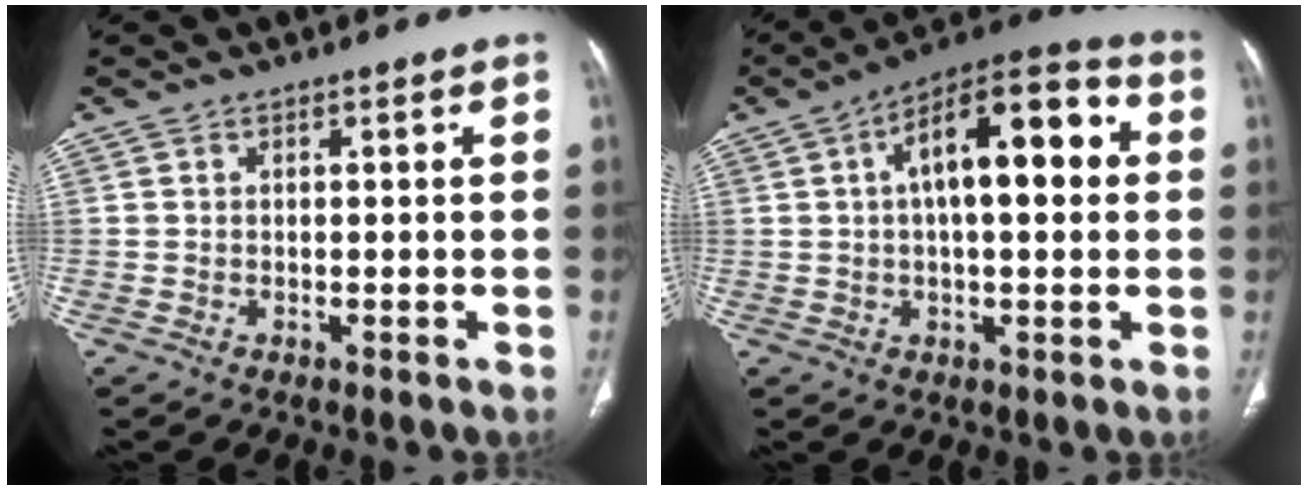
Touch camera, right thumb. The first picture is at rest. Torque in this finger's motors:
{"motor_torque": [0.76, 4.24, 1.22, 0.00, 0.15]}